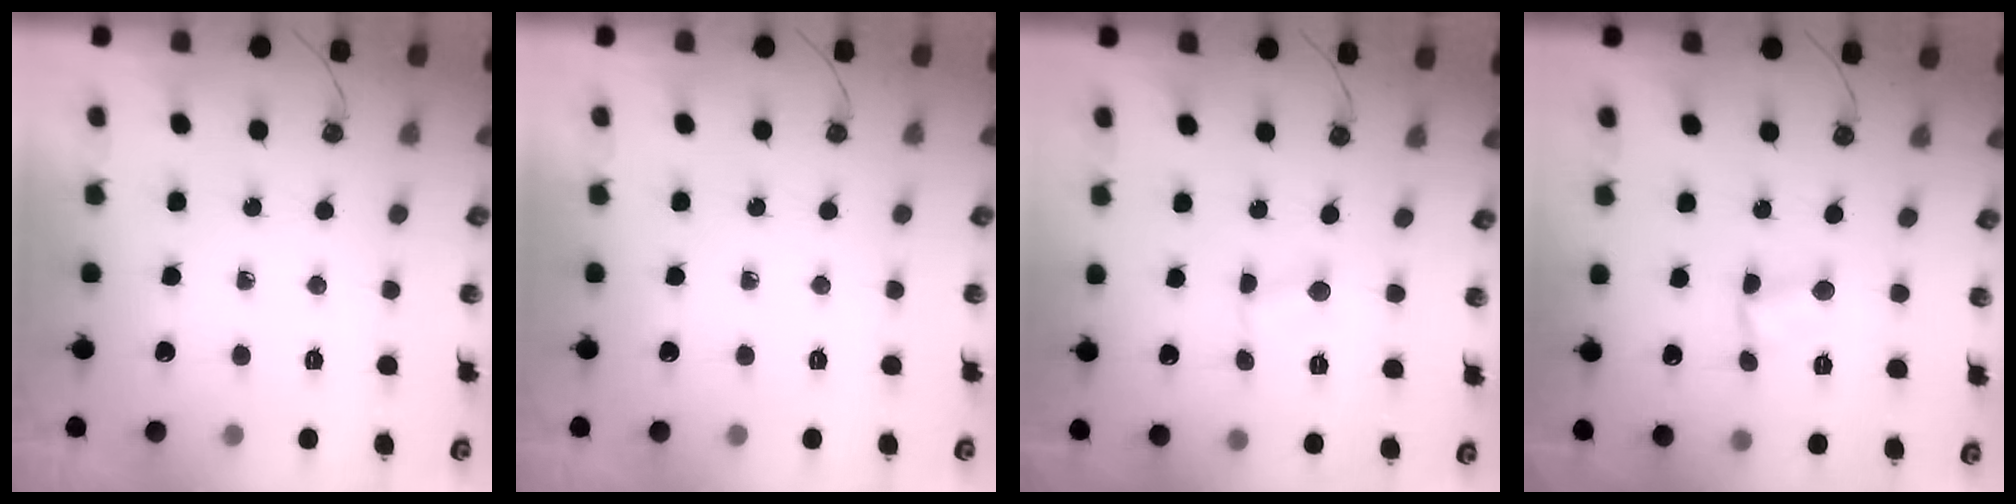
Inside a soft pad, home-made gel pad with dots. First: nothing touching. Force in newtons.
{"total": 0.0}
{"total": 0.9, "press": 0.9, "slide": 0.3}
{"total": 1.4, "press": 1.4, "slide": 0.2}